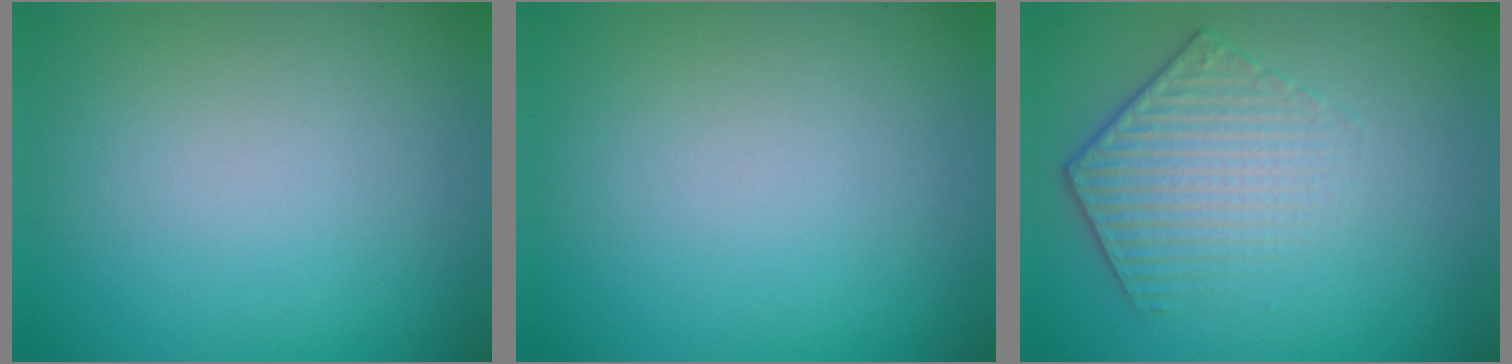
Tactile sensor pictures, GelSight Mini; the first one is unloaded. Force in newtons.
{"total": 0.0}
{"total": 4.4, "press": 3.0, "slide": 3.1}